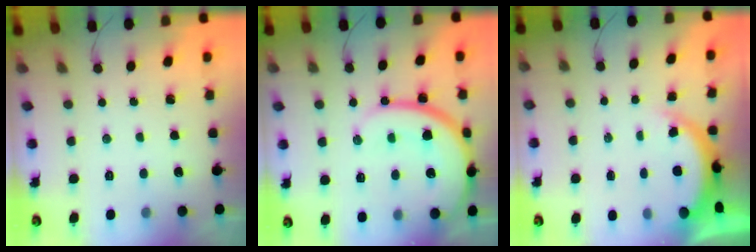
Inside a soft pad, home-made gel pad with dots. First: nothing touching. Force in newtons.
{"total": 17.7, "press": 17.7, "slide": 1.6}
{"total": 5.0, "press": 4.8, "slide": 1.2}